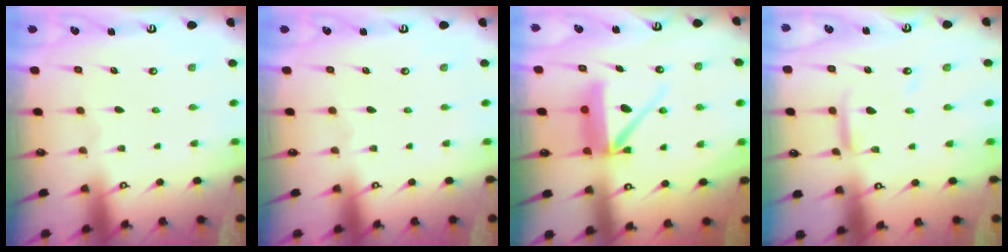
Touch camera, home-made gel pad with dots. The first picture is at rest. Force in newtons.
{"total": 0.0}
{"total": 10.5, "press": 10.4, "slide": 1.1}
{"total": 5.7, "press": 5.7, "slide": 0.5}